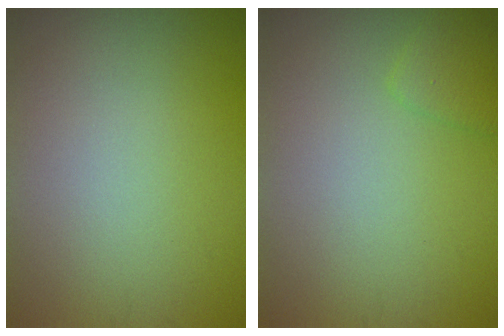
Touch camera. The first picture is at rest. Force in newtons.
{"total": 1.5, "press": 1.5, "slide": 0.0}